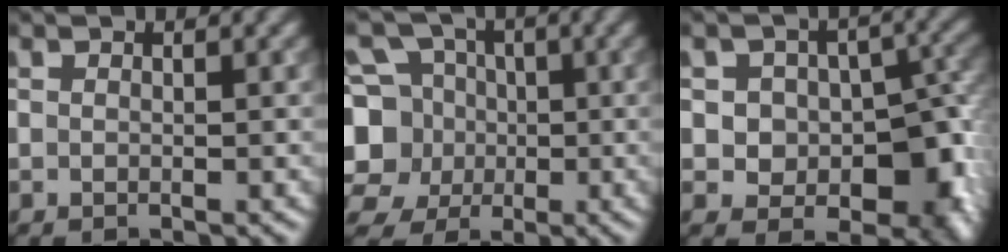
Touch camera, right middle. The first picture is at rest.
{"total": 8.2, "force": [-0.9, 7.5, 3.4], "torque": [-0.079, 0.012, -0.045]}
{"total": 10.2, "force": [-1.6, 7.9, 6.2], "torque": [-0.044, 0.001, -0.037]}